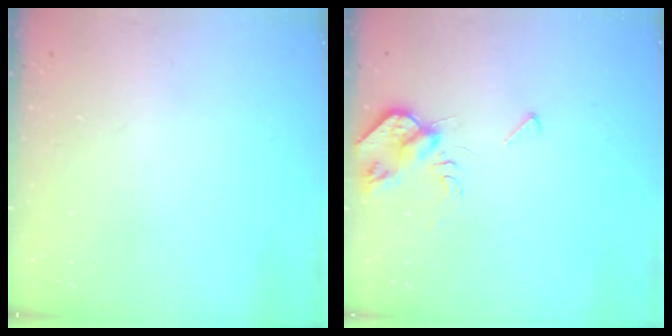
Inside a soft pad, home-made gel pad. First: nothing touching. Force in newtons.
{"total": 6.7, "press": 6.6, "slide": 1.1}